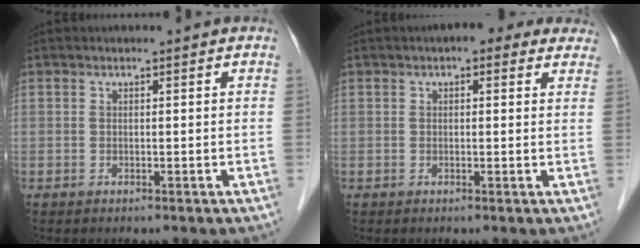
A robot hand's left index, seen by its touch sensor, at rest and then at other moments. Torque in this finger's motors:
{"motor_torque": [1.06, -1.07, 0.55, 0.05]}